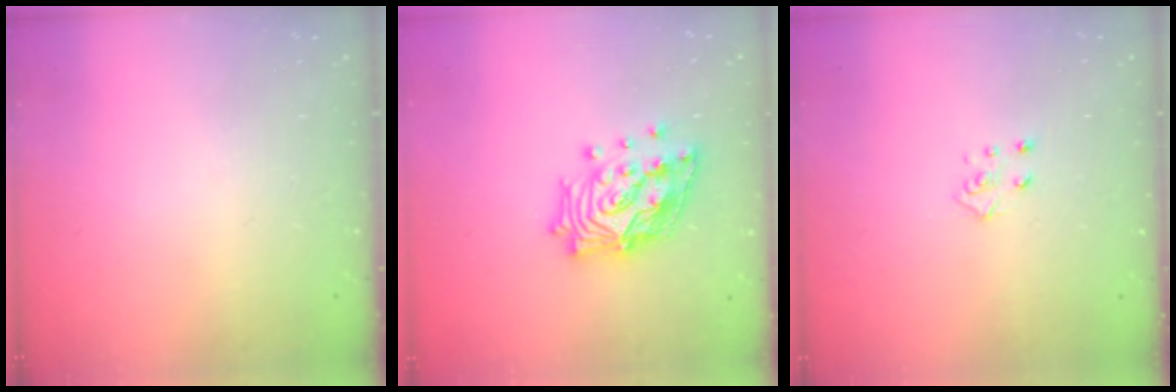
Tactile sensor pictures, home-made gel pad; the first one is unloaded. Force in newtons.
{"total": 18.9, "press": 18.7, "slide": 2.6}
{"total": 4.6, "press": 4.6, "slide": 0.4}